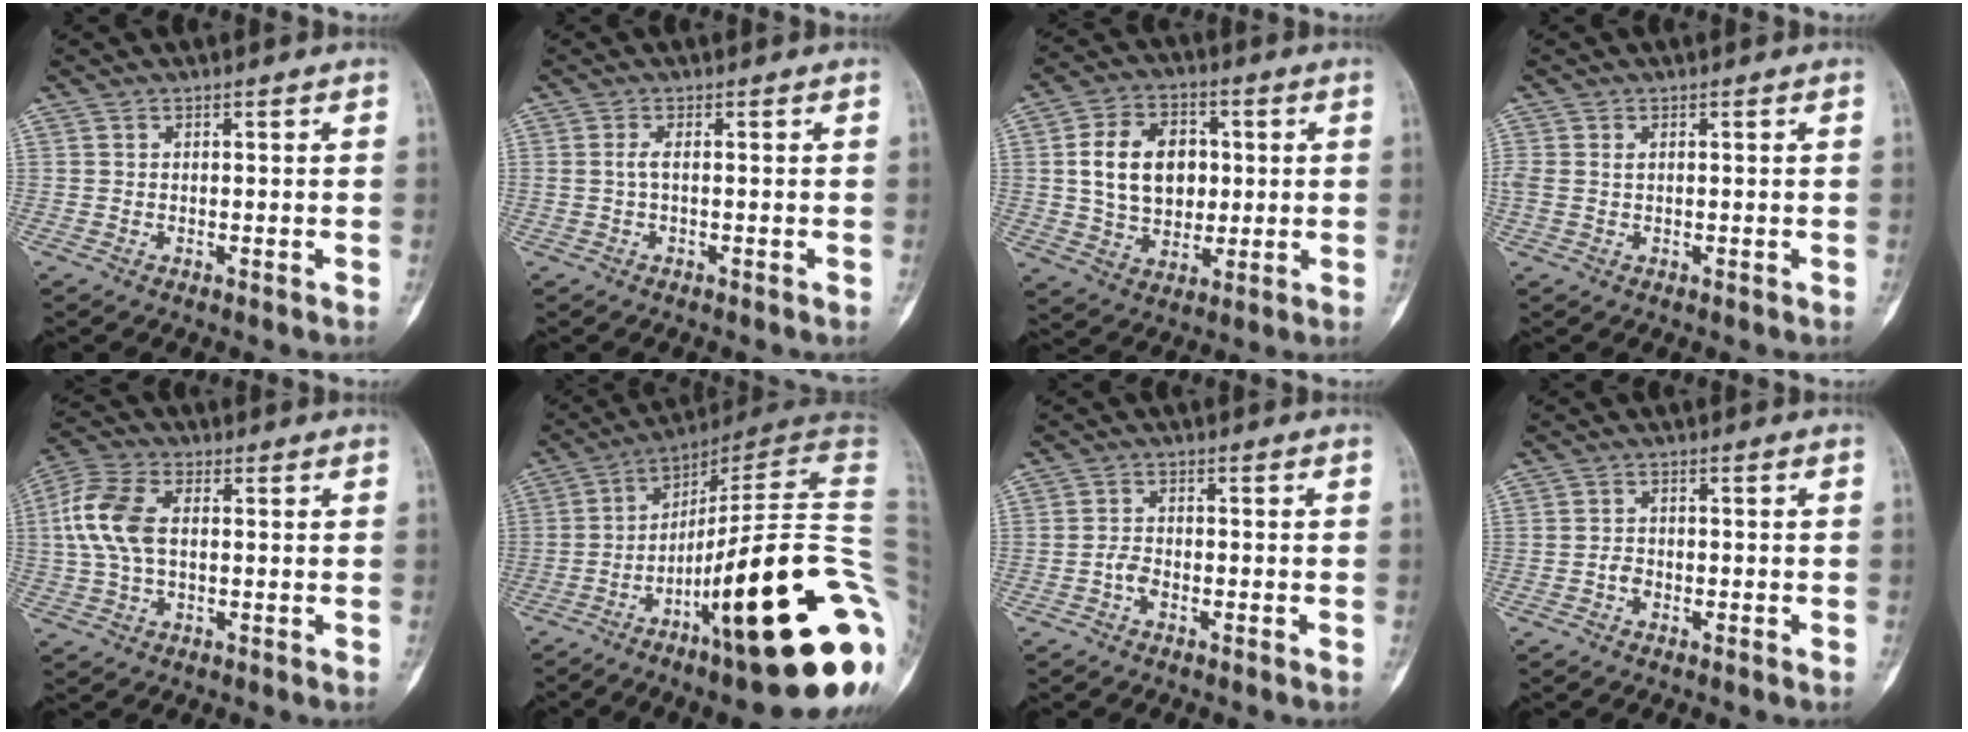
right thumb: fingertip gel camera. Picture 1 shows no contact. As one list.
[{"total": 1.4, "force": [0.0, 0.3, 1.4], "torque": [-0.036, 0.001, 0.001]}, {"total": 13.4, "force": [1.7, 9.8, 9.0], "torque": [-0.117, 0.000, 0.032]}, {"total": 2.7, "force": [0.4, 1.6, 2.2], "torque": [-0.073, 0.010, 0.011]}, {"total": 10.3, "force": [0.9, 6.0, 8.4], "torque": [-0.195, 0.020, 0.013]}, {"total": 29.7, "force": [-8.3, 4.1, 28.2], "torque": [-0.324, 0.031, -0.130]}, {"total": 2.1, "force": [-1.2, 1.1, 1.3], "torque": [-0.026, 0.008, -0.027]}, {"total": 1.5, "force": [-0.9, 1.0, 0.8], "torque": [-0.008, 0.005, -0.019]}]